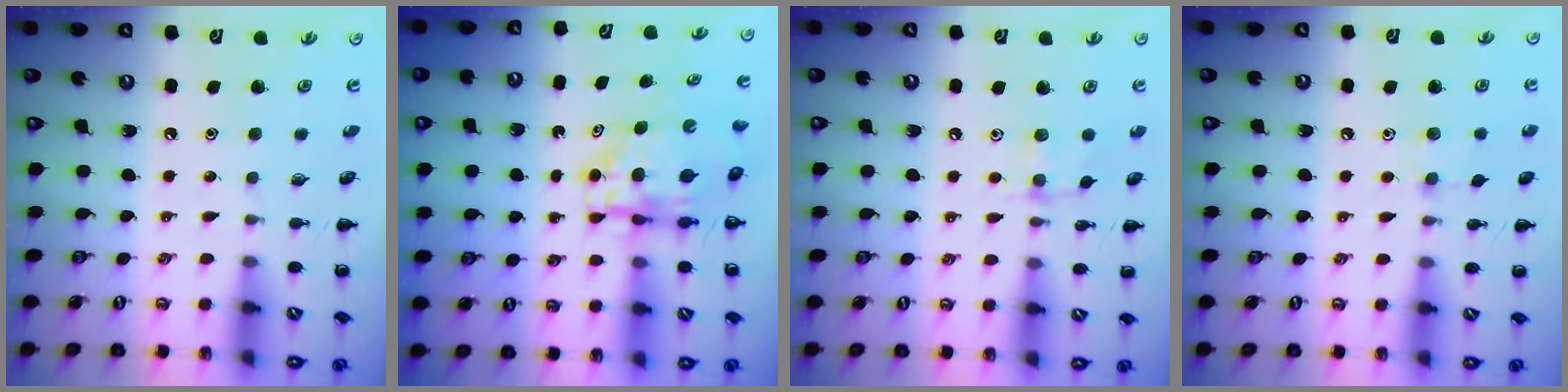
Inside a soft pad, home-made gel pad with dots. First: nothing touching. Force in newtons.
{"total": 5.7, "press": 5.6, "slide": 1.0}
{"total": 6.8, "press": 6.8, "slide": 0.8}
{"total": 5.7, "press": 5.4, "slide": 2.0}